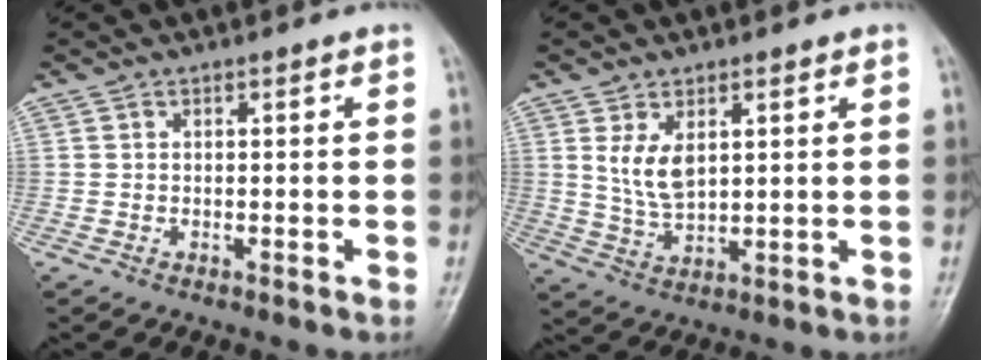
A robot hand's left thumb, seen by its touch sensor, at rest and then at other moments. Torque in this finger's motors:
{"motor_torque": [-0.14, 0.30, 0.60, -0.23, 0.09]}